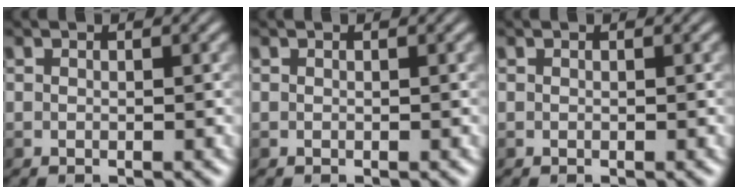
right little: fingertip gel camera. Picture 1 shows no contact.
{"total": 0.0}
{"total": 0.0}